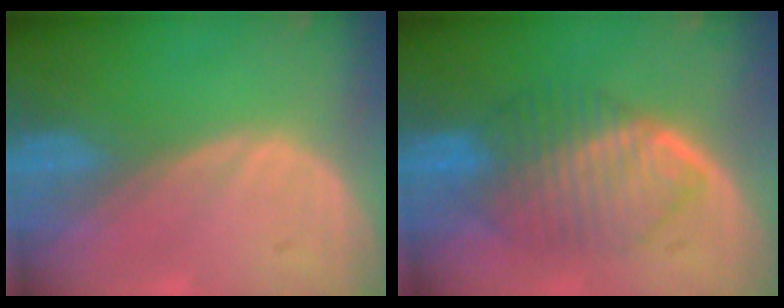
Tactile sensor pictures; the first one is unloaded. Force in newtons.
{"total": 7.5, "press": 7.5, "slide": 0.4}